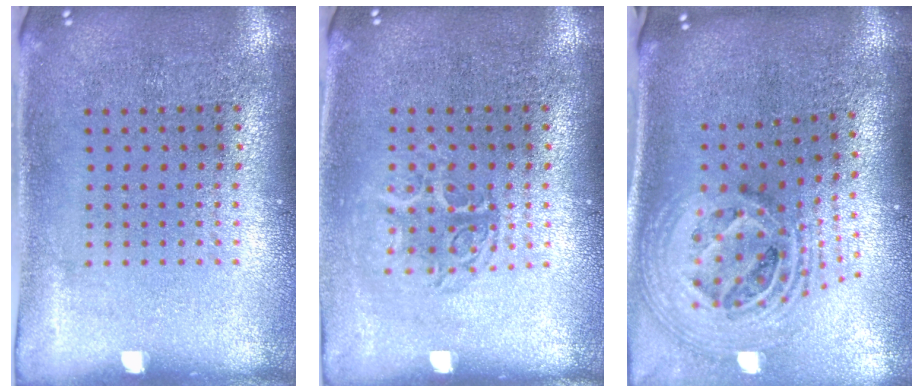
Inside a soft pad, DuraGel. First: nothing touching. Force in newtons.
{"total": 1.2, "press": 1.1, "slide": 0.5}
{"total": 2.7, "press": 1.9, "slide": 1.9}